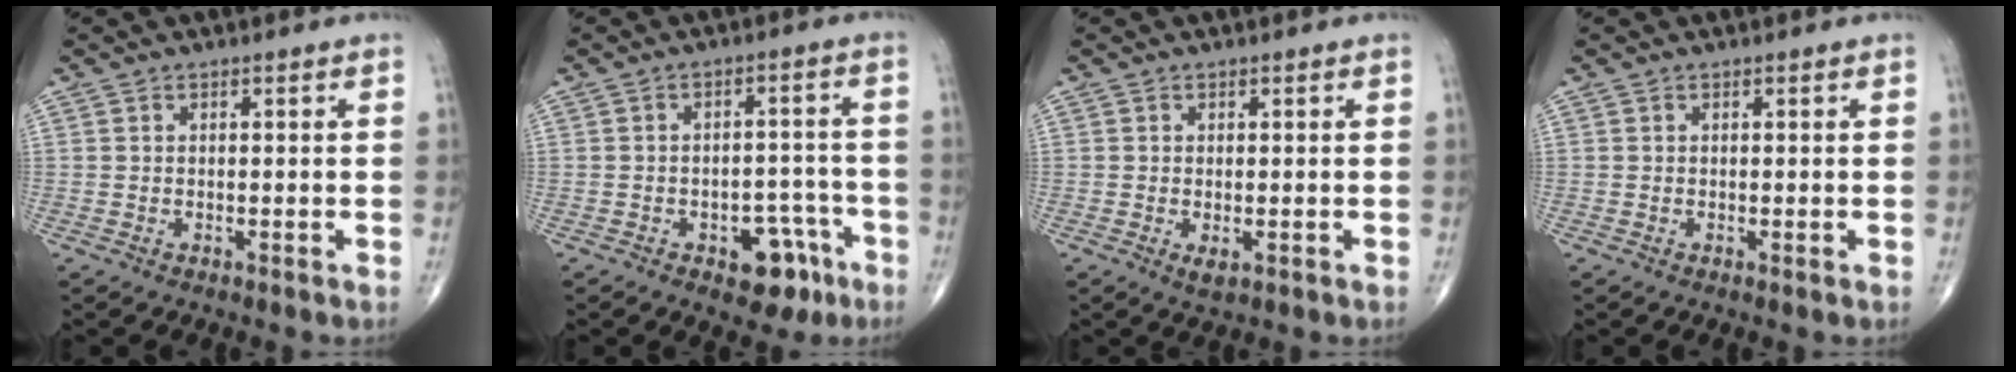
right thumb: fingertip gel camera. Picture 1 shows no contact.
{"total": 8.3, "force": [-4.4, 4.8, 5.2], "torque": [-0.034, 0.039, -0.053]}
{"total": 1.7, "force": [-0.5, 0.8, 1.5], "torque": [-0.023, -0.004, -0.004]}
{"total": 0.0}